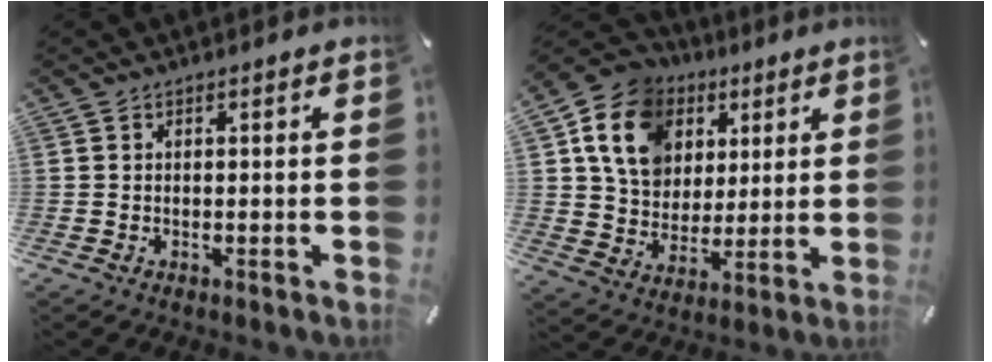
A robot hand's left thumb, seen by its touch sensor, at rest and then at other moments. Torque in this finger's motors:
{"motor_torque": [1.36, 1.36, 1.39, -1.38, 0.43]}